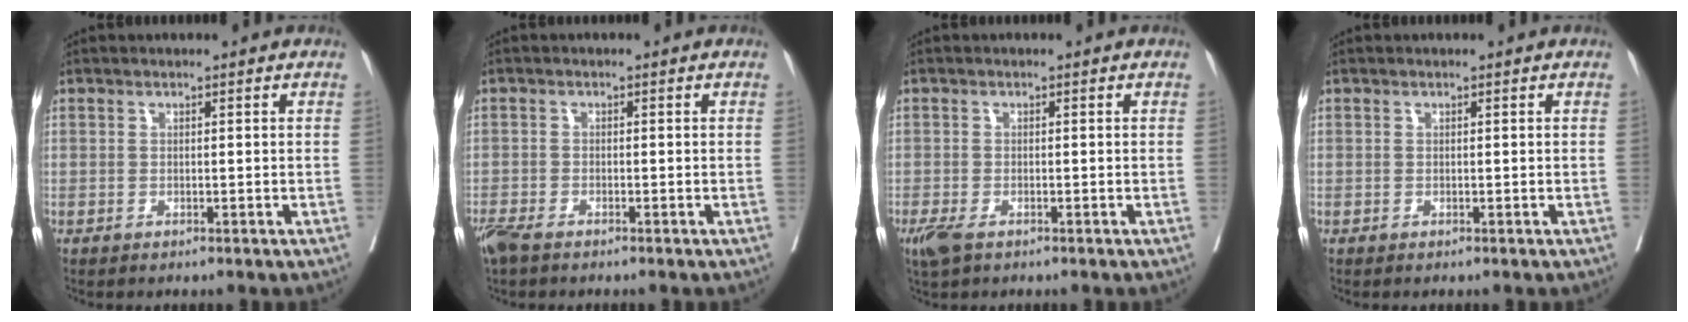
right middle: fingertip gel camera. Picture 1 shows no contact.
{"total": 3.7, "force": [-3.0, 1.1, 2.0], "torque": [-0.045, -0.011, -0.057]}
{"total": 3.2, "force": [-2.0, 1.3, 2.1], "torque": [-0.050, -0.010, -0.033]}
{"total": 0.0}